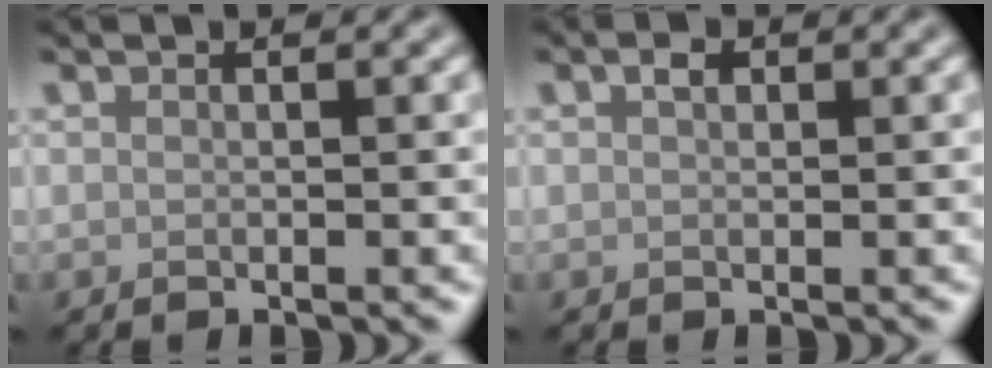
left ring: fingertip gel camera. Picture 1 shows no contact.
{"total": 0.9, "force": [0.5, 0.5, 0.6], "torque": [-0.013, 0.002, 0.007]}